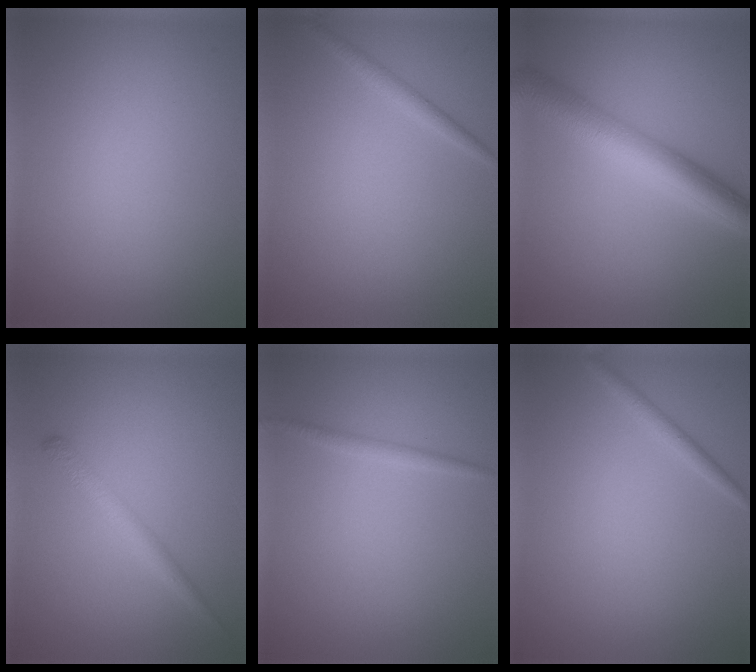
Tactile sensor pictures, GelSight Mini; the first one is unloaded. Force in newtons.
{"total": 1.1, "press": 1.1, "slide": 0.1}
{"total": 6.3, "press": 6.3, "slide": 0.2}
{"total": 2.2, "press": 2.2, "slide": 0.0}
{"total": 0.9, "press": 0.9, "slide": 0.0}
{"total": 1.2, "press": 1.2, "slide": 0.0}